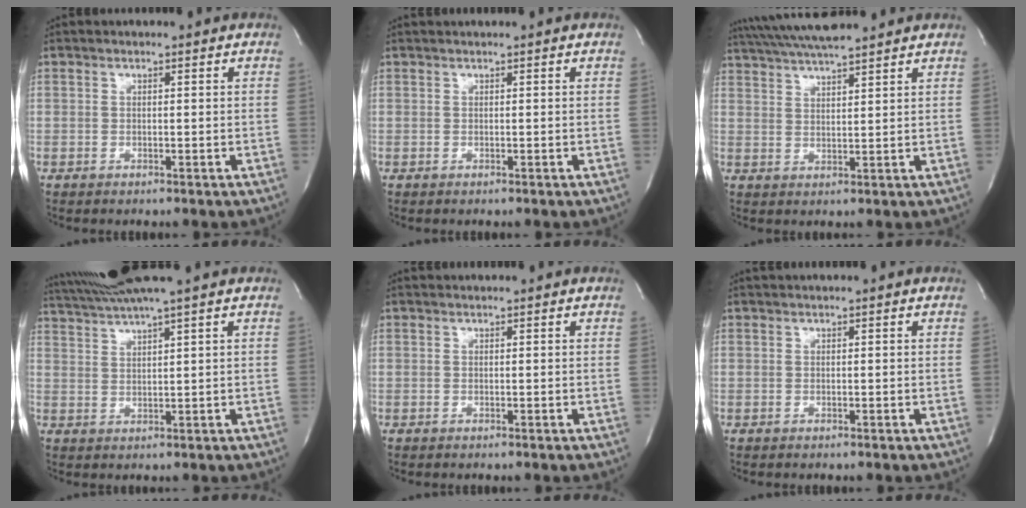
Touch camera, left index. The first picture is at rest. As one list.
[{"total": 0.8, "force": [0.8, -0.1, 0.2], "torque": [-0.003, 0.014, 0.017]}, {"total": 10.9, "force": [9.8, 0.4, 4.9], "torque": [-0.095, 0.019, 0.156]}, {"total": 6.5, "force": [5.5, -2.3, 2.5], "torque": [-0.056, 0.004, 0.106]}, {"total": 1.1, "force": [1.1, 0.0, 0.1], "torque": [-0.004, 0.015, 0.020]}, {"total": 0.9, "force": [0.8, -0.2, 0.4], "torque": [-0.005, 0.014, 0.019]}]